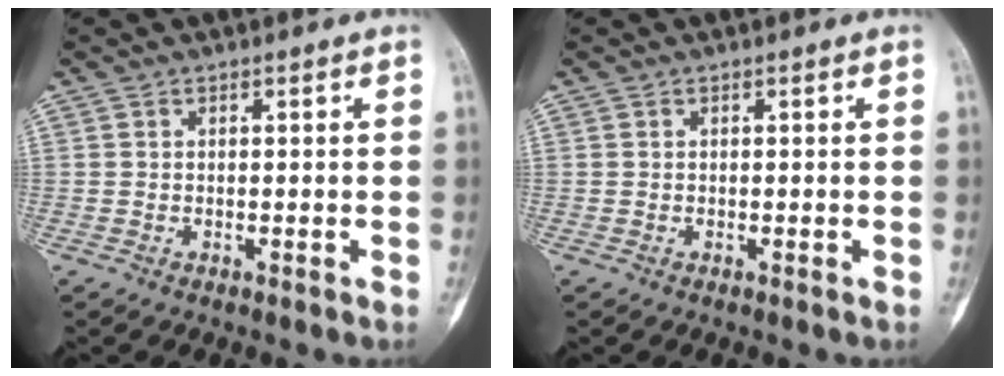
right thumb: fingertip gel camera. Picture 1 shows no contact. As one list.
[{"total": 0.0}]